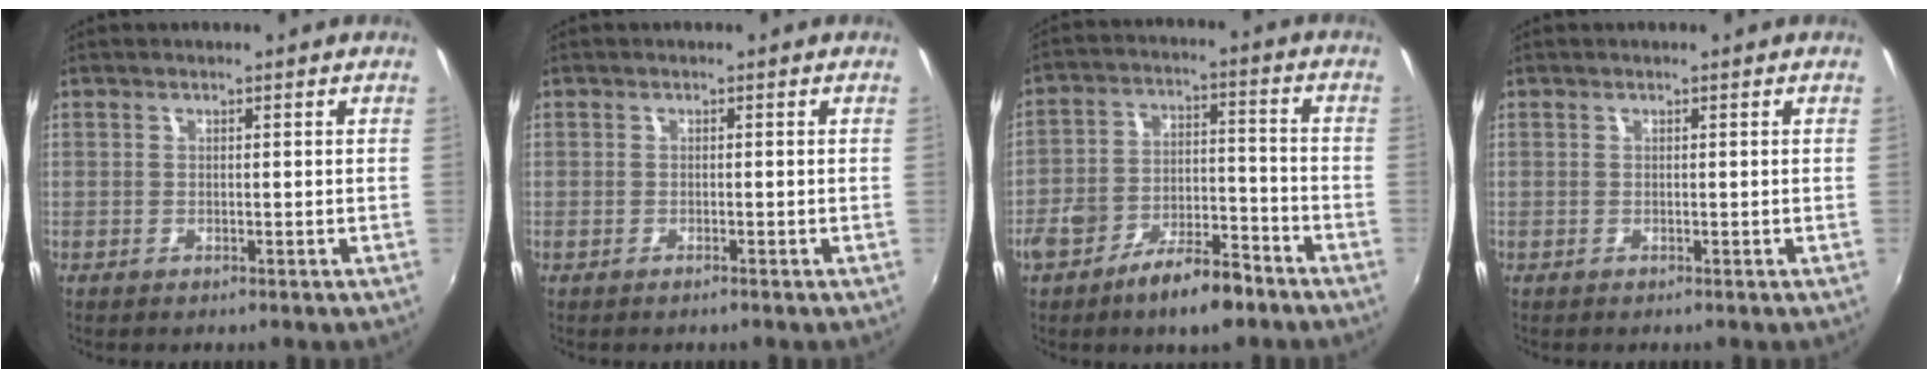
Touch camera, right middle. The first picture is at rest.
{"total": 0.5, "force": [-0.4, 0.1, 0.3], "torque": [-0.004, -0.002, -0.009]}
{"total": 11.2, "force": [-7.4, 4.3, 7.3], "torque": [-0.137, 0.008, -0.119]}
{"total": 0.0}